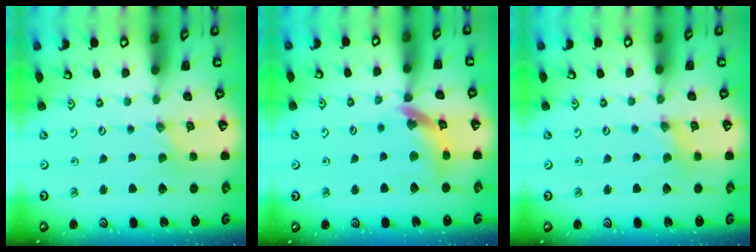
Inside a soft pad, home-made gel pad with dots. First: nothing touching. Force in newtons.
{"total": 12.1, "press": 12.0, "slide": 1.4}
{"total": 0.0}